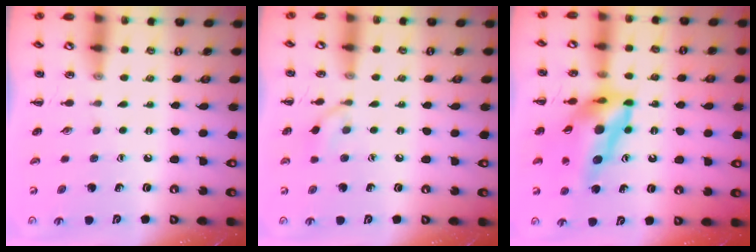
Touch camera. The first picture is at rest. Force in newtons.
{"total": 6.6, "press": 6.4, "slide": 1.4}
{"total": 16.7, "press": 15.8, "slide": 5.4}